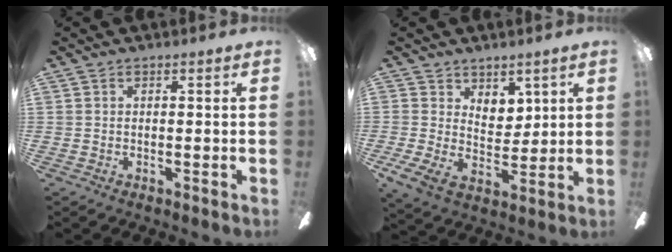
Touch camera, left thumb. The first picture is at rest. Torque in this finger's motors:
{"motor_torque": [0.08, 0.32, 1.22, 0.32, 0.07]}